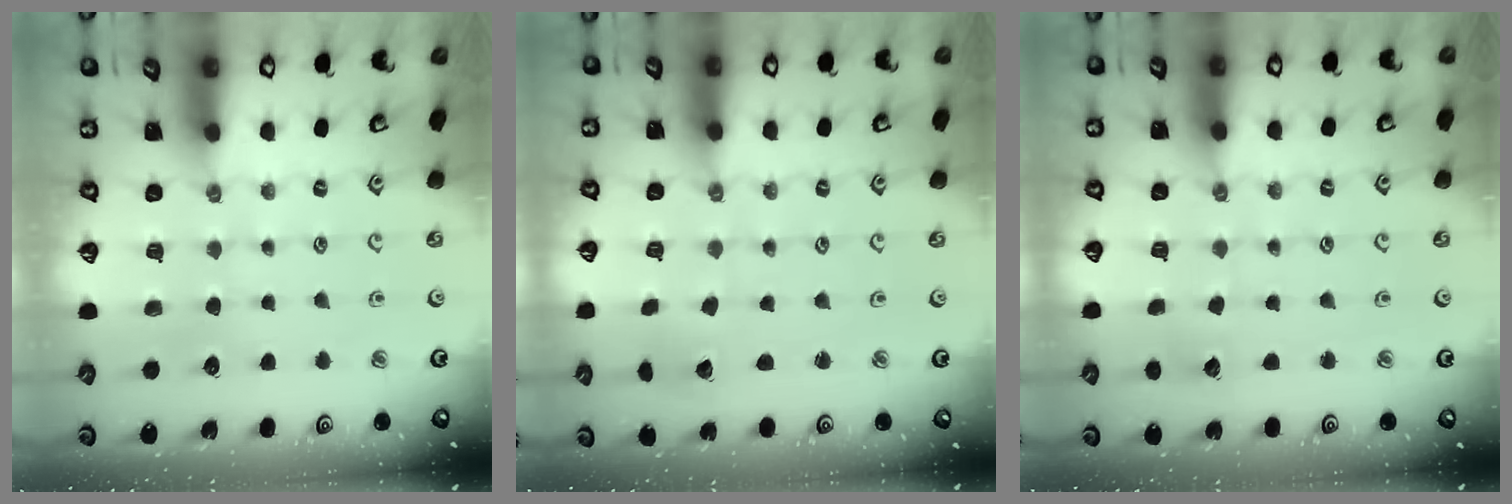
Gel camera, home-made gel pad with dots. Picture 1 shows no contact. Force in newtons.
{"total": 2.7, "press": 2.7, "slide": 0.0}
{"total": 2.8, "press": 2.8, "slide": 0.2}